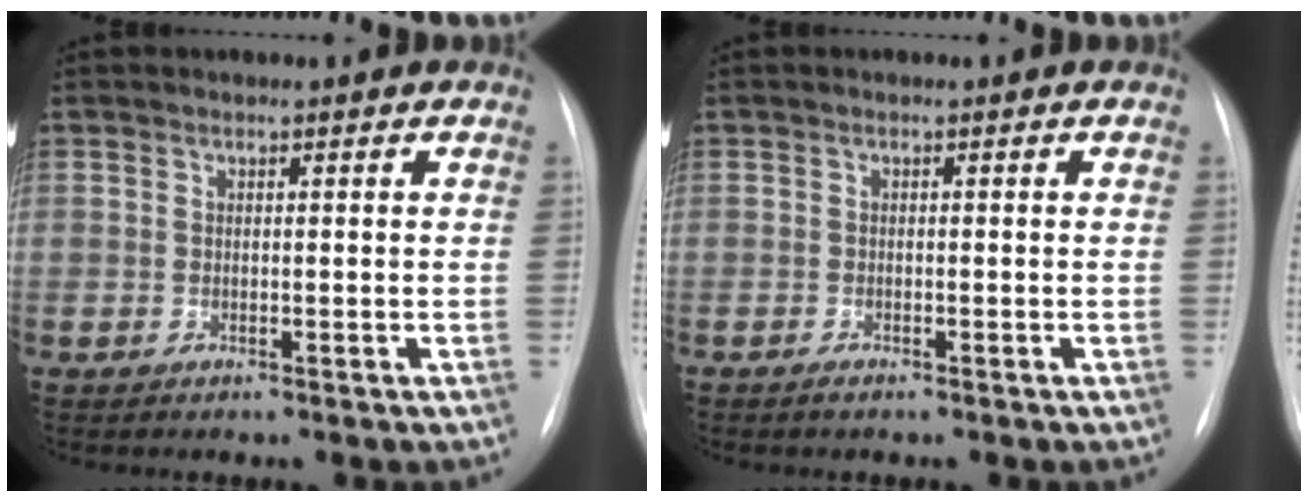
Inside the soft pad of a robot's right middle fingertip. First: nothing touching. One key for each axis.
{"total": 0.7, "fx": -0.6, "fy": 0.2, "fz": 0.4, "tx": -0.010, "ty": -0.002, "tz": -0.008}